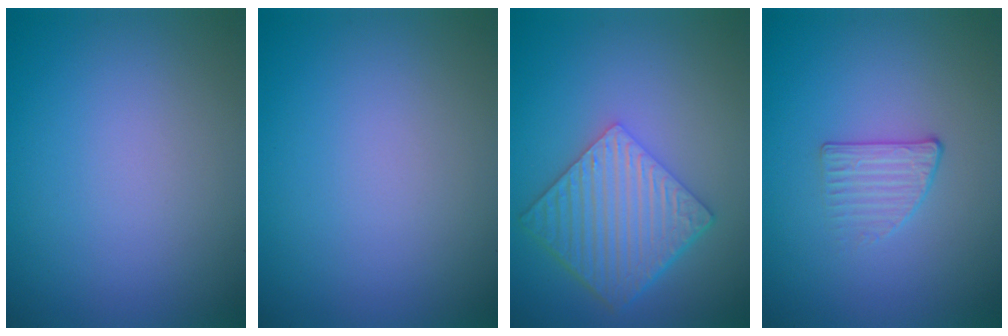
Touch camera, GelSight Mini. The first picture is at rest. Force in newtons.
{"total": 0.0}
{"total": 6.9, "press": 4.9, "slide": 4.8}
{"total": 1.6, "press": 1.1, "slide": 1.1}